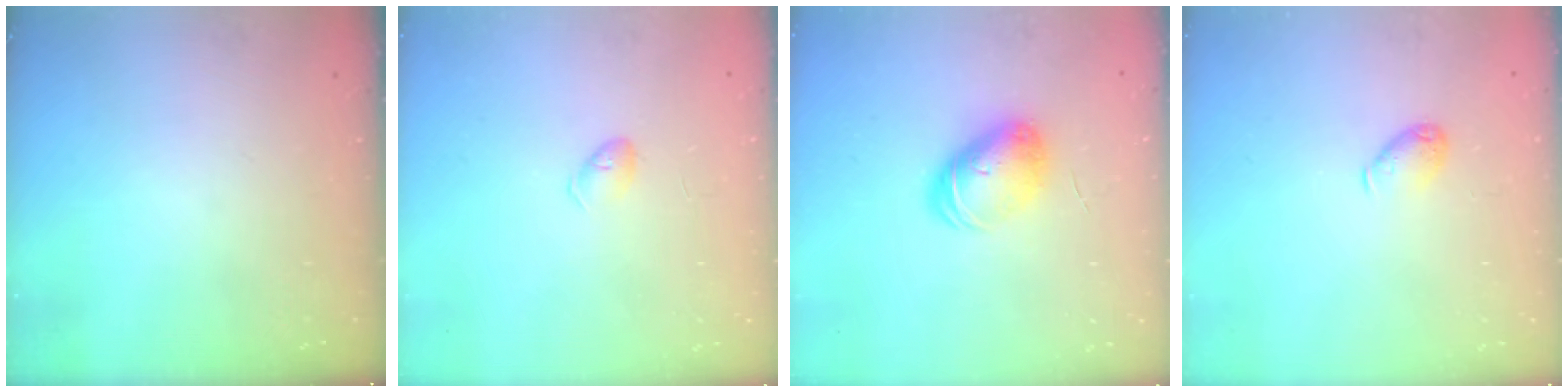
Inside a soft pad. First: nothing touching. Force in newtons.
{"total": 5.3, "press": 5.2, "slide": 0.9}
{"total": 9.9, "press": 9.9, "slide": 0.4}
{"total": 5.5, "press": 5.5, "slide": 0.4}